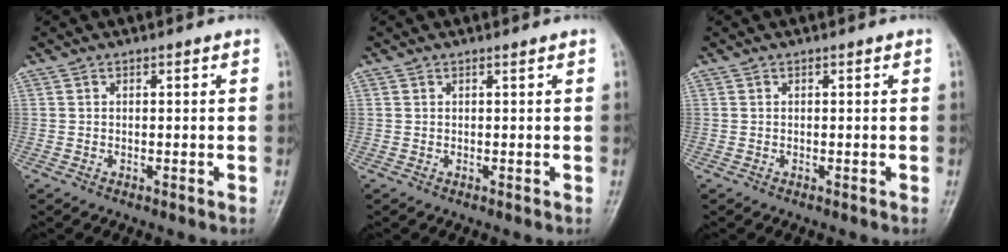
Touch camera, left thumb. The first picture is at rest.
{"total": 0.0}
{"total": 0.0}